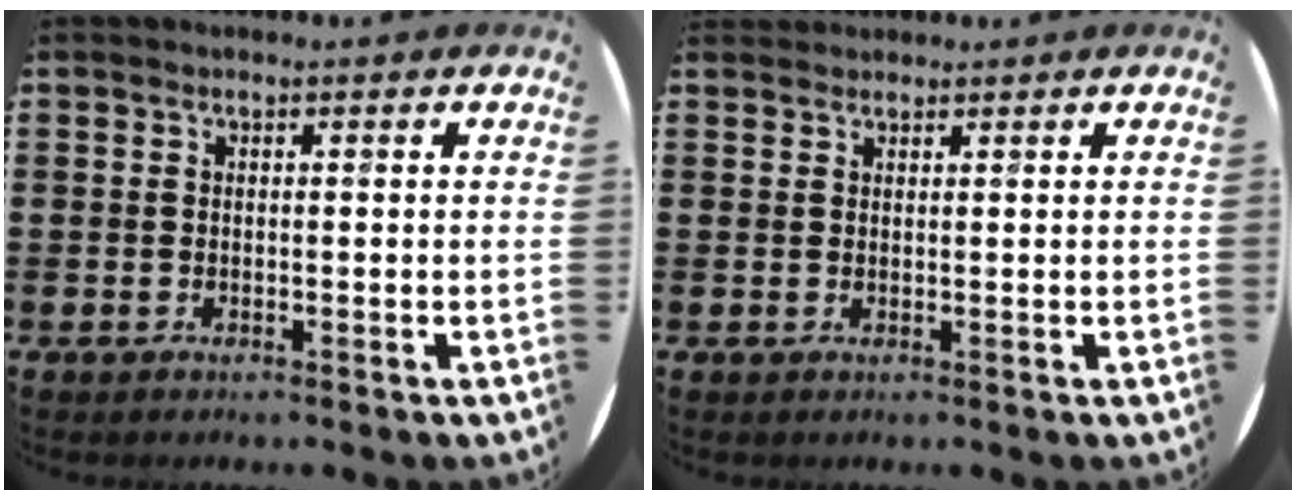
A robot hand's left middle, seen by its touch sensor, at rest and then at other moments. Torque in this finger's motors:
{"motor_torque": [-0.57, -0.36, -0.06, 0.00]}